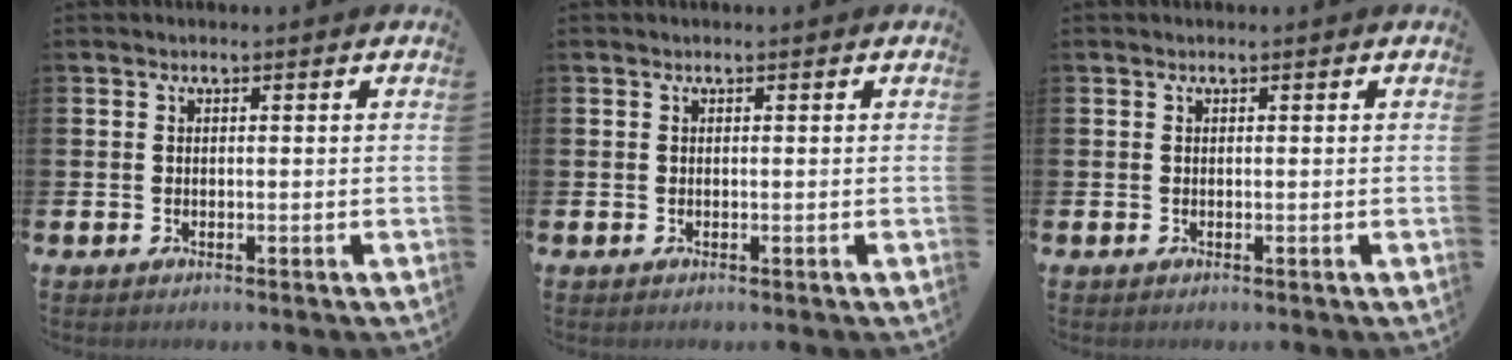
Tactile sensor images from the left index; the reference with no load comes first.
{"total": 0.0}
{"total": 0.0}